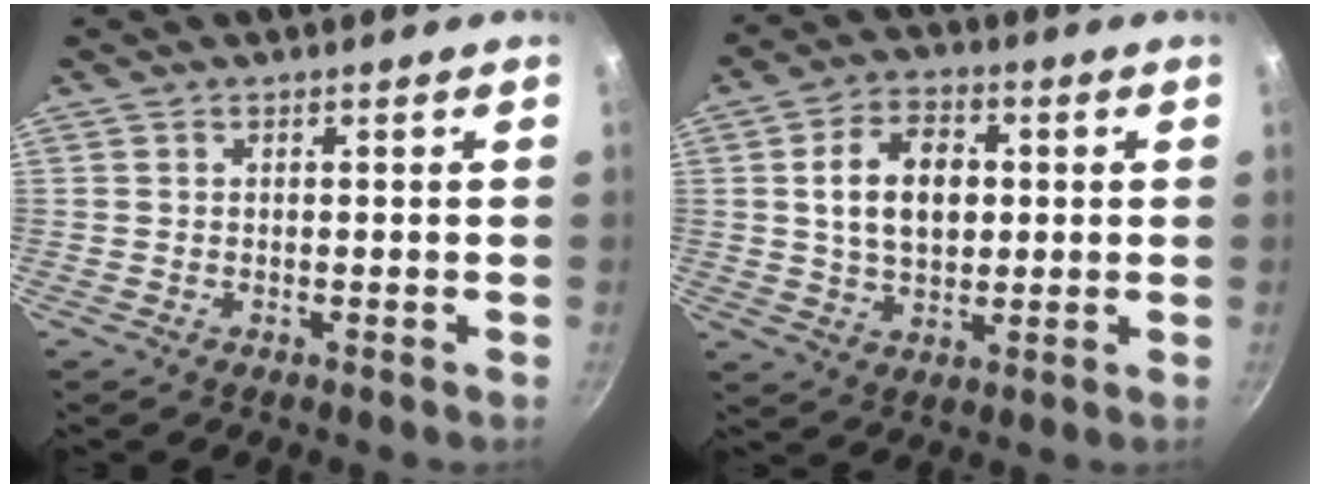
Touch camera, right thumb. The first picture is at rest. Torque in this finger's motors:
{"motor_torque": [-0.42, 0.51, 0.57, 0.38, 0.12]}